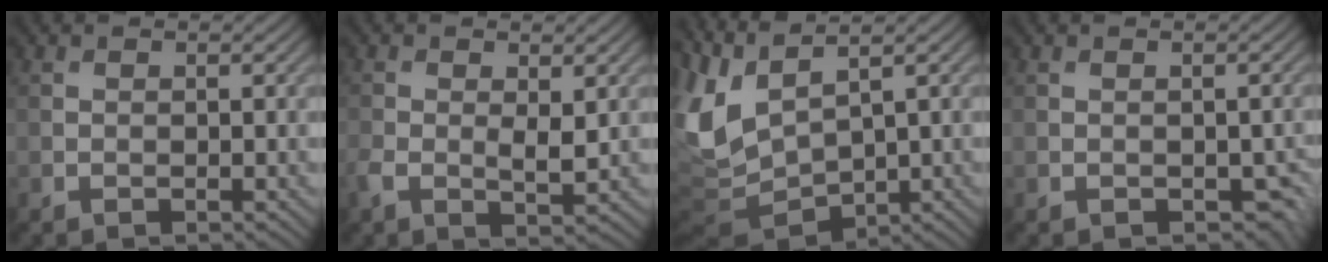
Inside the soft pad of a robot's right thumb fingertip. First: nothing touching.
{"total": 3.8, "force": [-0.1, 1.9, 3.3], "torque": [-0.077, -0.009, -0.001]}
{"total": 7.7, "force": [0.8, 3.8, 6.6], "torque": [-0.181, -0.016, 0.024]}
{"total": 2.6, "force": [-0.8, 1.6, 1.9], "torque": [-0.028, -0.015, -0.003]}